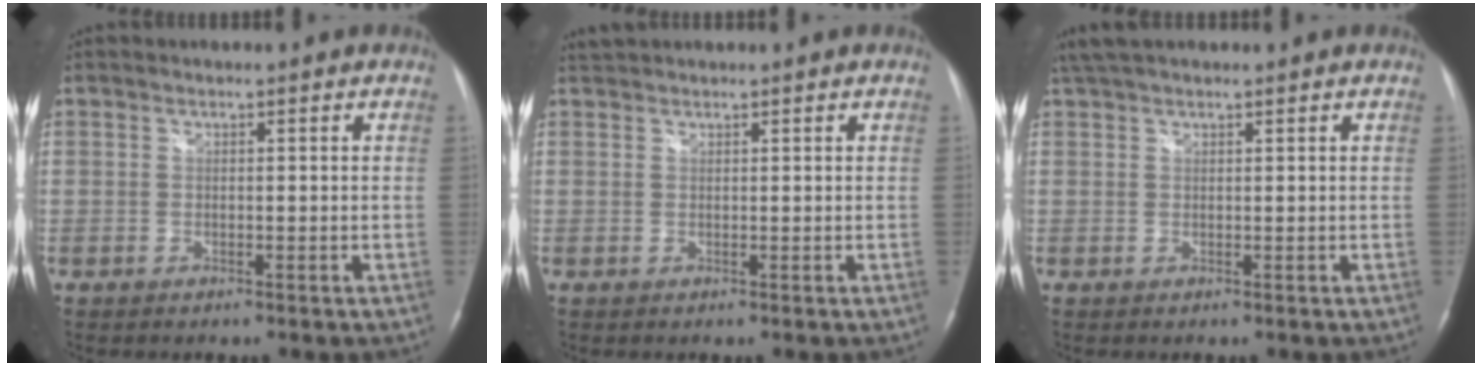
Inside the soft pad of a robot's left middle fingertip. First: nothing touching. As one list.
[{"total": 1.3, "force": [1.3, 0.2, 0.1], "torque": [-0.010, 0.017, 0.029]}, {"total": 4.1, "force": [3.4, 0.9, 2.0], "torque": [-0.041, 0.033, 0.065]}]